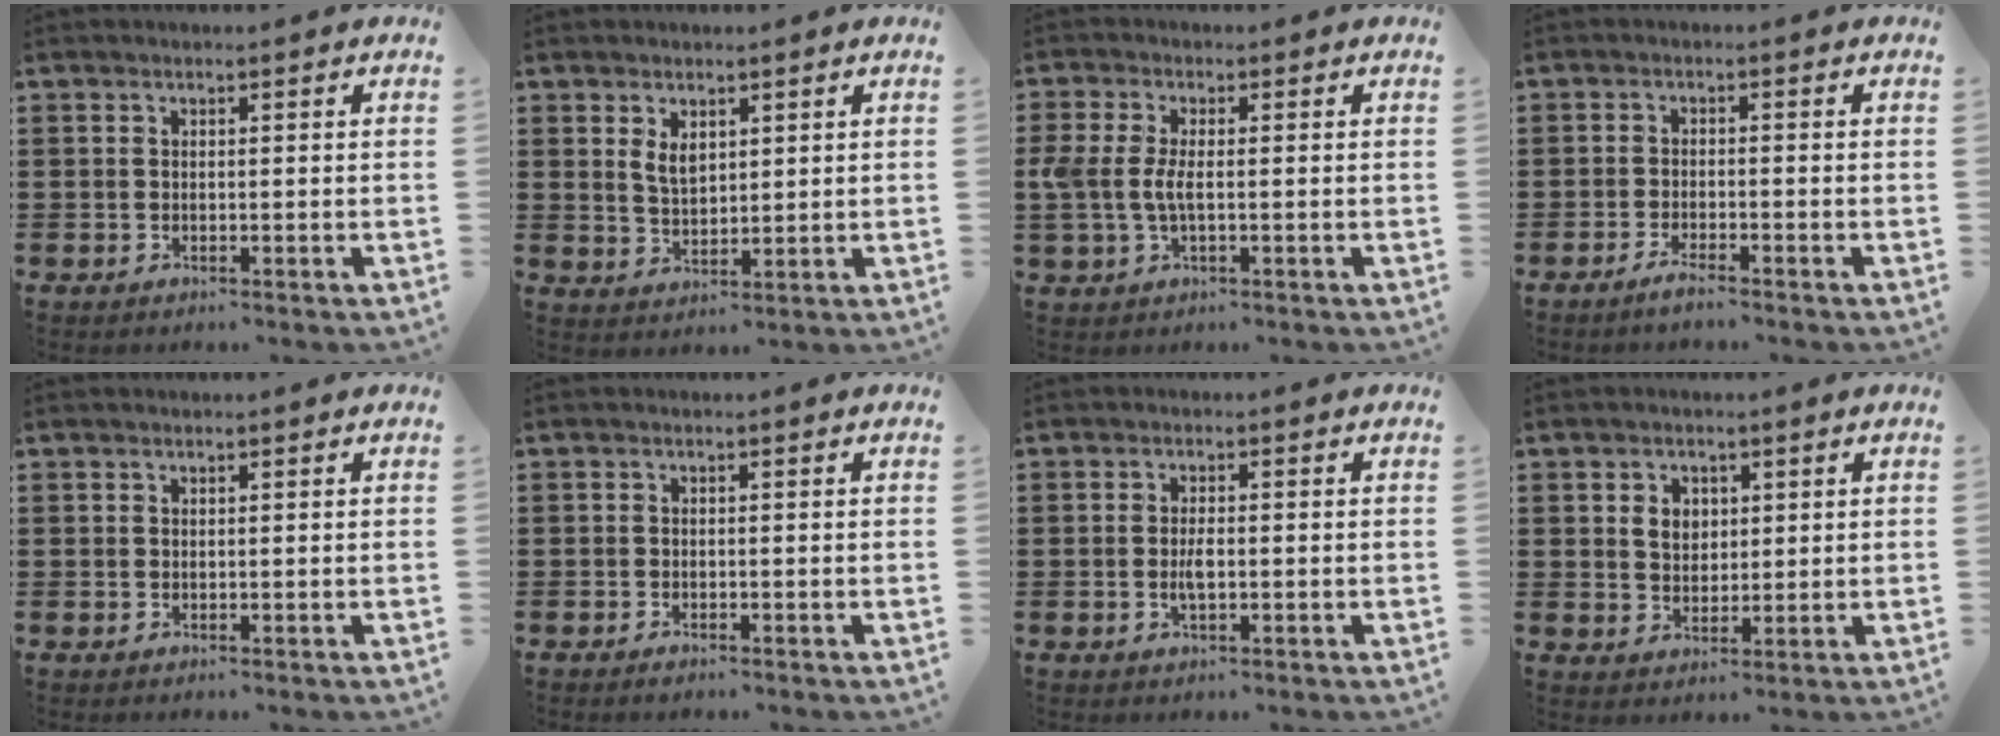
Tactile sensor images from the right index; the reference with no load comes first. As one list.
[{"total": 3.2, "force": [1.6, 1.9, 2.1], "torque": [-0.038, 0.002, 0.028]}, {"total": 4.2, "force": [-0.4, 1.8, 3.8], "torque": [-0.097, -0.006, -0.017]}, {"total": 1.9, "force": [-1.7, 0.0, 0.8], "torque": [-0.014, 0.000, -0.031]}, {"total": 0.0}, {"total": 0.8, "force": [-0.8, 0.0, 0.1], "torque": [-0.004, -0.004, -0.015]}, {"total": 2.6, "force": [-0.4, 0.9, 2.4], "torque": [-0.053, -0.002, -0.009]}, {"total": 3.3, "force": [1.1, 2.6, 1.6], "torque": [-0.041, 0.012, 0.018]}]